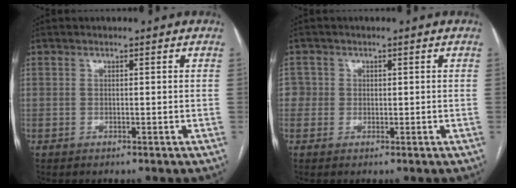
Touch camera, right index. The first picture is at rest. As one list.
[{"total": 2.4, "force": [0.2, 2.4, 0.1], "torque": [0.014, 0.008, 0.001]}]